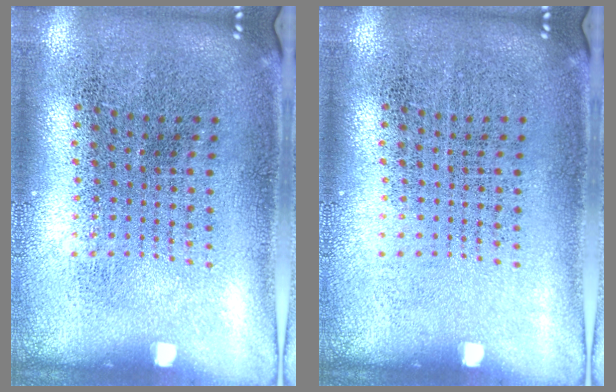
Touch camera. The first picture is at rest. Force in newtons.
{"total": 0.0}